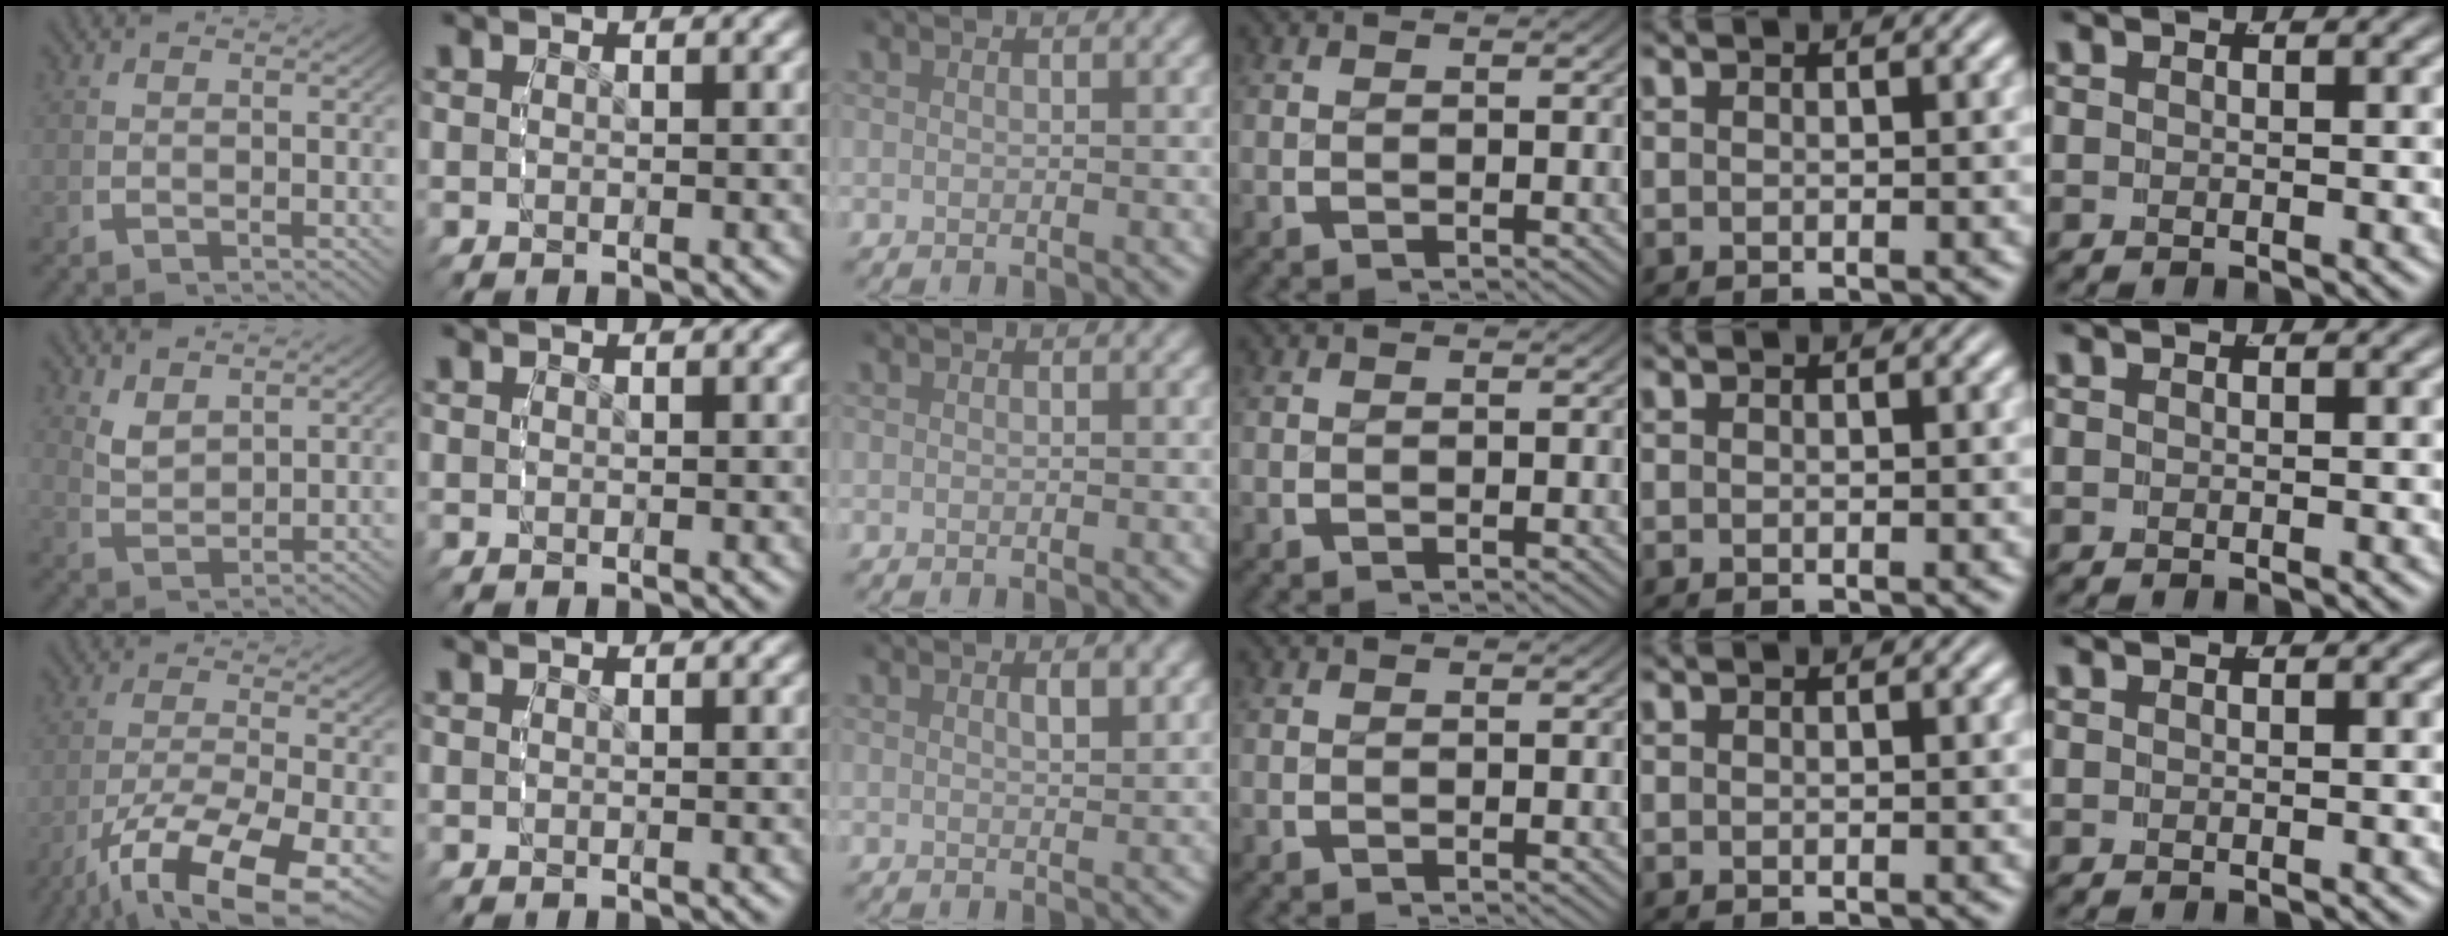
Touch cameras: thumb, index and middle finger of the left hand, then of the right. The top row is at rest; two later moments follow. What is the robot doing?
{"motion": "grasp_and_lifting", "object": "dispenser bottle"}